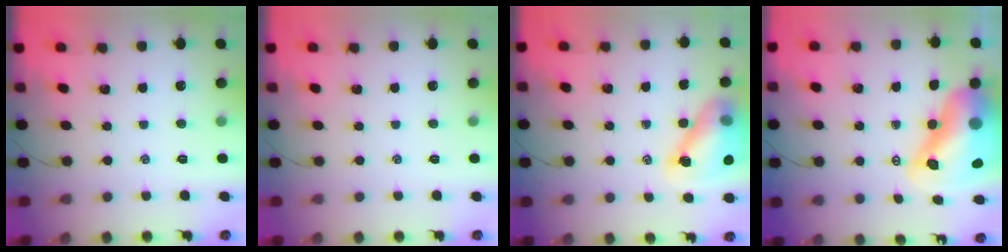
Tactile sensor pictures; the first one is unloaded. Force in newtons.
{"total": 0.0}
{"total": 12.3, "press": 11.8, "slide": 3.5}
{"total": 17.0, "press": 16.3, "slide": 5.1}